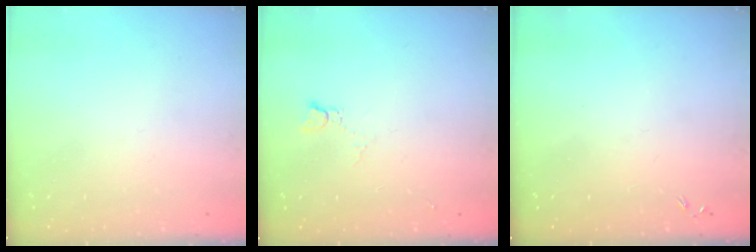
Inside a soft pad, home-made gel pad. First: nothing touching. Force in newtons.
{"total": 2.1, "press": 2.1, "slide": 0.3}
{"total": 0.0}